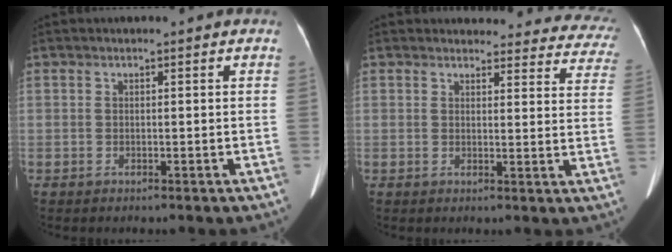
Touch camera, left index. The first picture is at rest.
{"total": 20.6, "force": [19.4, 6.0, 3.3], "torque": [-0.007, -0.060, 0.188]}